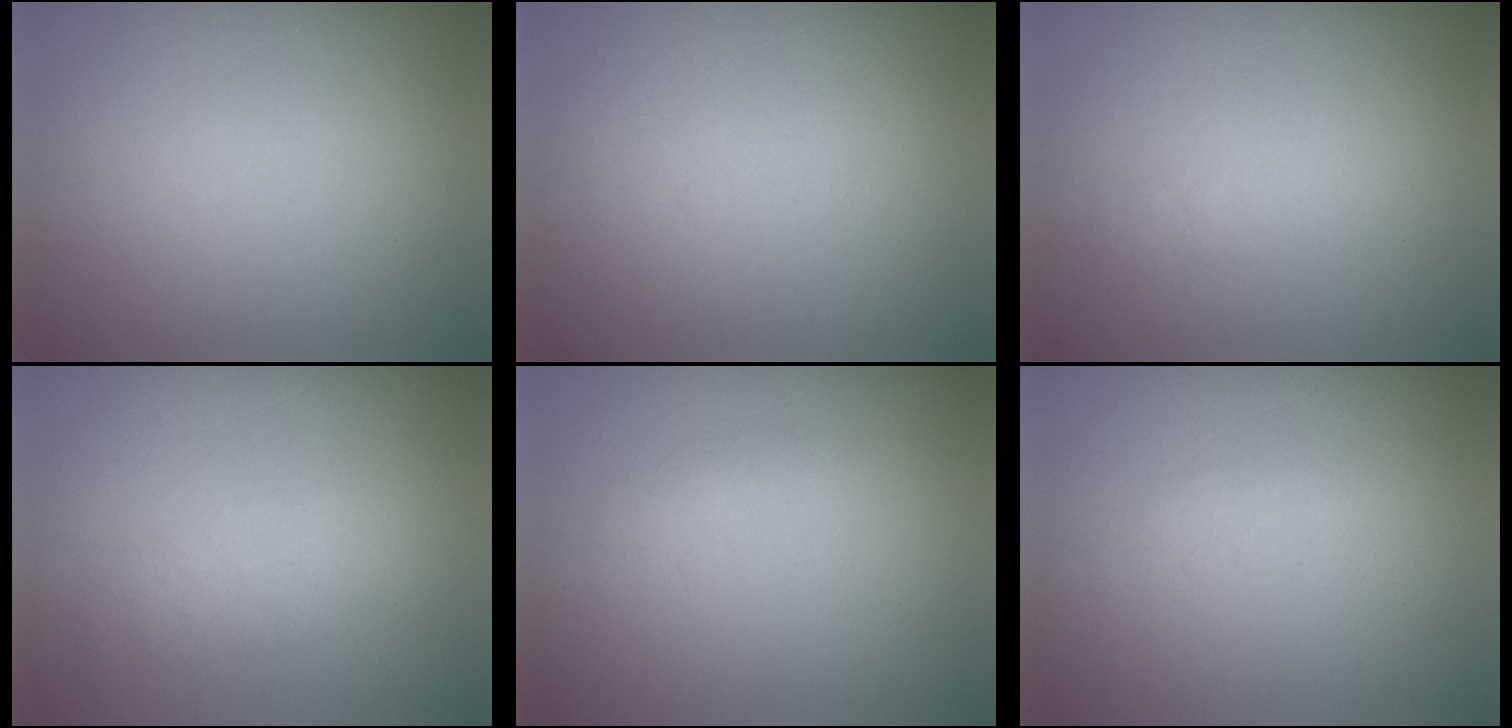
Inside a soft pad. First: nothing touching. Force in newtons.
{"total": 0.0}
{"total": 1.3}
{"total": 2.7}
{"total": 1.1}
{"total": 1.0}